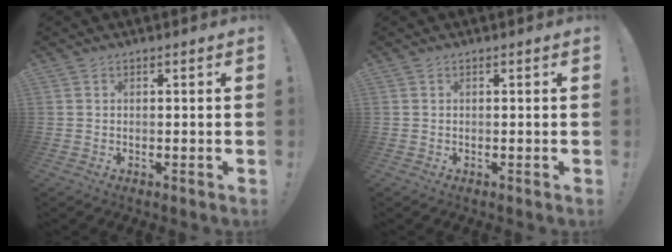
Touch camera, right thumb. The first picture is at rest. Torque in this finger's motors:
{"motor_torque": [0.00, 0.00, -0.01, 0.00, 0.00]}